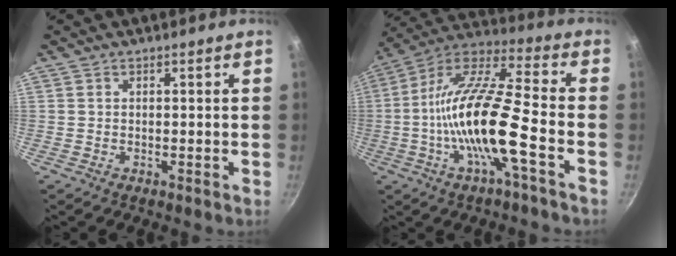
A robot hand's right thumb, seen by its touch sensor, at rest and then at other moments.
{"total": 18.6, "force": [-4.7, 3.6, 17.7], "torque": [-0.327, 0.039, -0.104]}